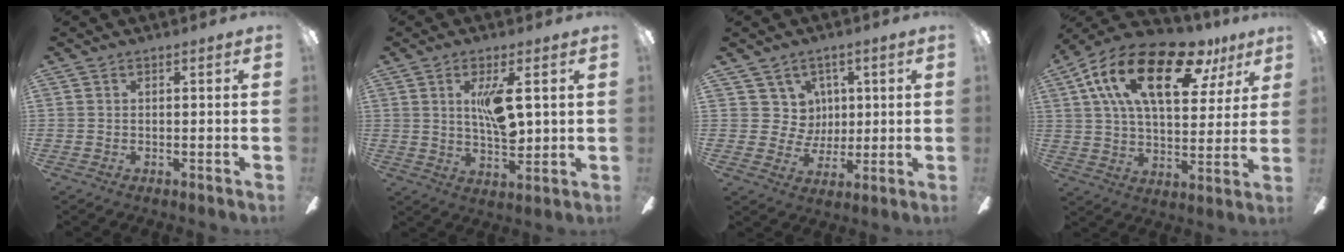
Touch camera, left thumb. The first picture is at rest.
{"total": 9.2, "force": [2.5, 3.4, 8.2], "torque": [-0.145, -0.009, 0.037]}
{"total": 7.4, "force": [2.8, 6.9, 0.5], "torque": [-0.013, -0.015, 0.056]}
{"total": 23.0, "force": [11.6, 10.4, 16.9], "torque": [-0.298, -0.034, 0.192]}